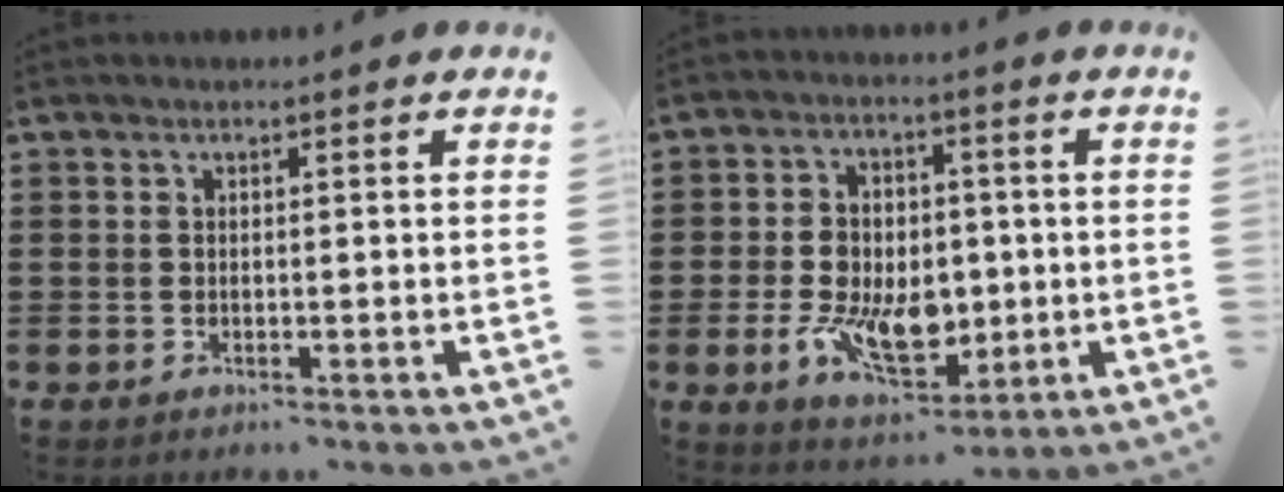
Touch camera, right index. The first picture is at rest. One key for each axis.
{"total": 10.2, "fx": -1.5, "fy": 7.1, "fz": 7.2, "tx": -0.148, "ty": 0.008, "tz": -0.028}